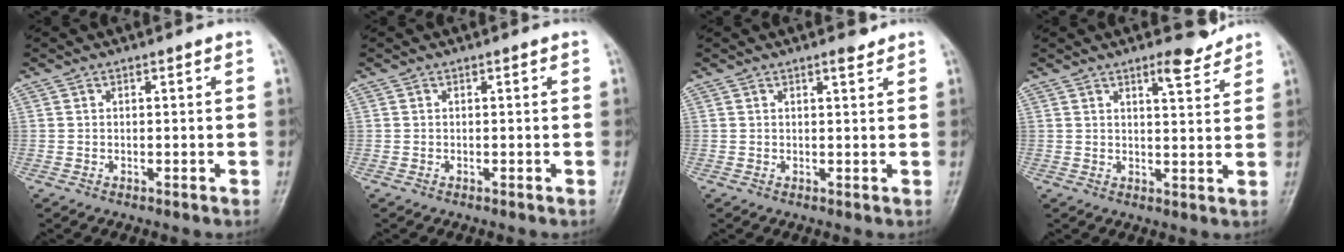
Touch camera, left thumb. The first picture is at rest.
{"total": 0.0}
{"total": 1.8, "force": [1.4, 0.5, 1.0], "torque": [-0.015, -0.009, 0.021]}
{"total": 4.8, "force": [3.8, 1.1, 2.8], "torque": [-0.032, -0.030, 0.054]}